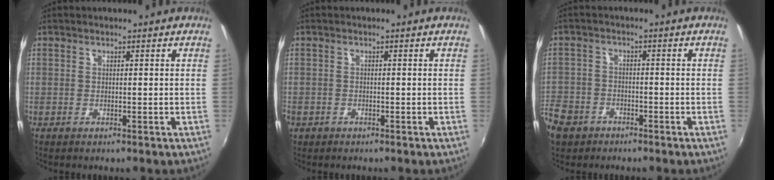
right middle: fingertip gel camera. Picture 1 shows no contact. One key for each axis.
{"total": 2.1, "fx": -1.2, "fy": 1.6, "fz": 0.7, "tx": -0.019, "ty": -0.003, "tz": -0.020}
{"total": 10.8, "fx": -5.6, "fy": 8.6, "fz": 3.4, "tx": -0.125, "ty": 0.011, "tz": -0.094}